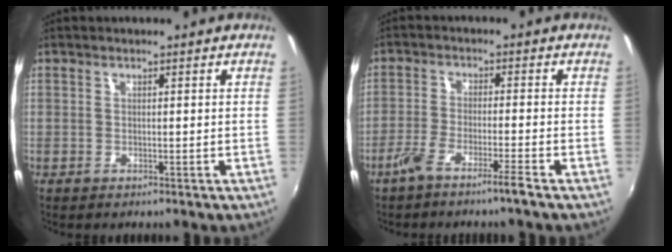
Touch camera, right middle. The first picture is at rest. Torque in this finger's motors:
{"motor_torque": [0.28, -0.23, 0.06, 0.05]}